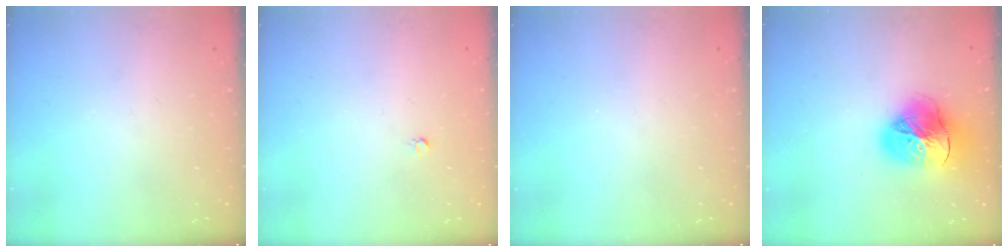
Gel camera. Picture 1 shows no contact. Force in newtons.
{"total": 2.5, "press": 2.5, "slide": 0.2}
{"total": 0.0}
{"total": 23.3, "press": 23.2, "slide": 2.4}